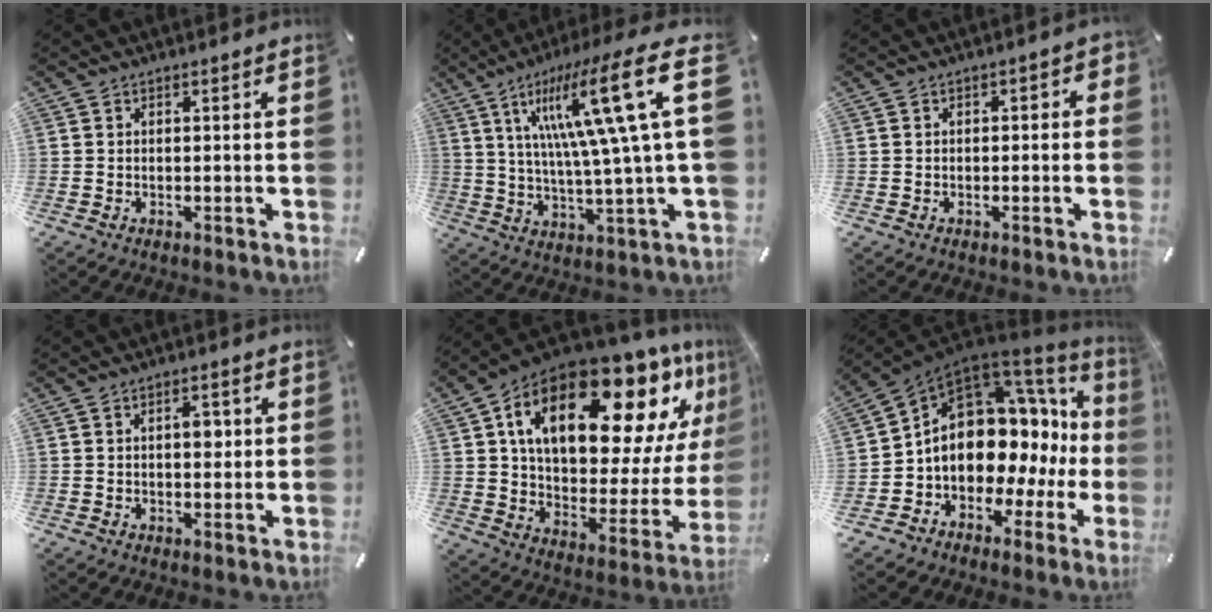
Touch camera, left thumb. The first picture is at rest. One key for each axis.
{"total": 24.5, "fx": 6.8, "fy": 4.3, "fz": 23.1, "tx": -0.376, "ty": -0.029, "tz": 0.091}
{"total": 1.6, "fx": -1.0, "fy": 0.8, "fz": 0.9, "tx": -0.016, "ty": 0.007, "tz": -0.020}
{"total": 3.8, "fx": 0.6, "fy": 2.0, "fz": 3.1, "tx": -0.039, "ty": 0.000, "tz": 0.002}
{"total": 26.6, "fx": 14.4, "fy": 12.4, "fz": 18.6, "tx": -0.297, "ty": -0.091, "tz": 0.242}
{"total": 16.2, "fx": 1.5, "fy": 12.0, "fz": 10.8, "tx": -0.184, "ty": -0.029, "tz": 0.033}